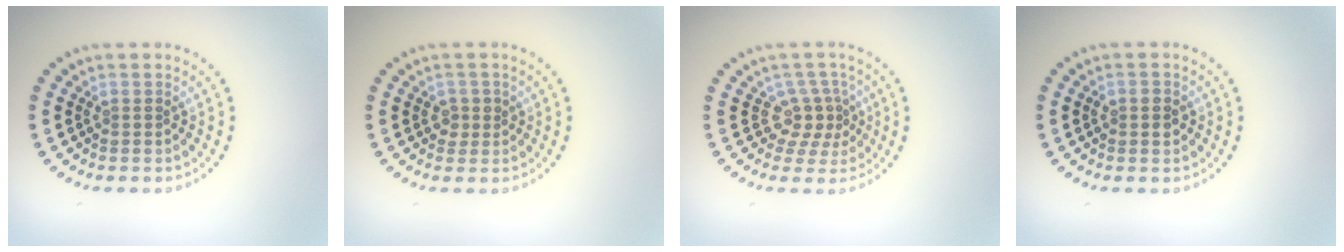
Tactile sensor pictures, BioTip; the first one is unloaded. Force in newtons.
{"total": 1.3, "press": 1.2, "slide": 0.4}
{"total": 2.7, "press": 1.9, "slide": 1.9}
{"total": 1.4, "press": 1.4, "slide": 0.3}